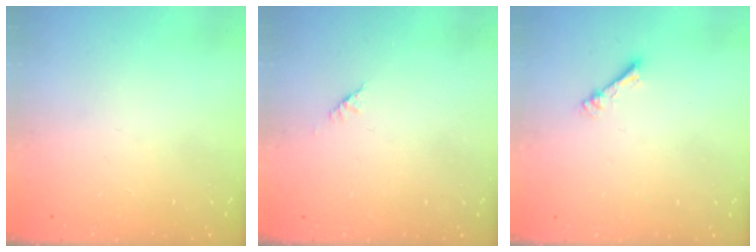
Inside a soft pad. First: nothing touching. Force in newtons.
{"total": 1.4, "press": 1.3, "slide": 0.5}
{"total": 2.3, "press": 2.2, "slide": 0.4}